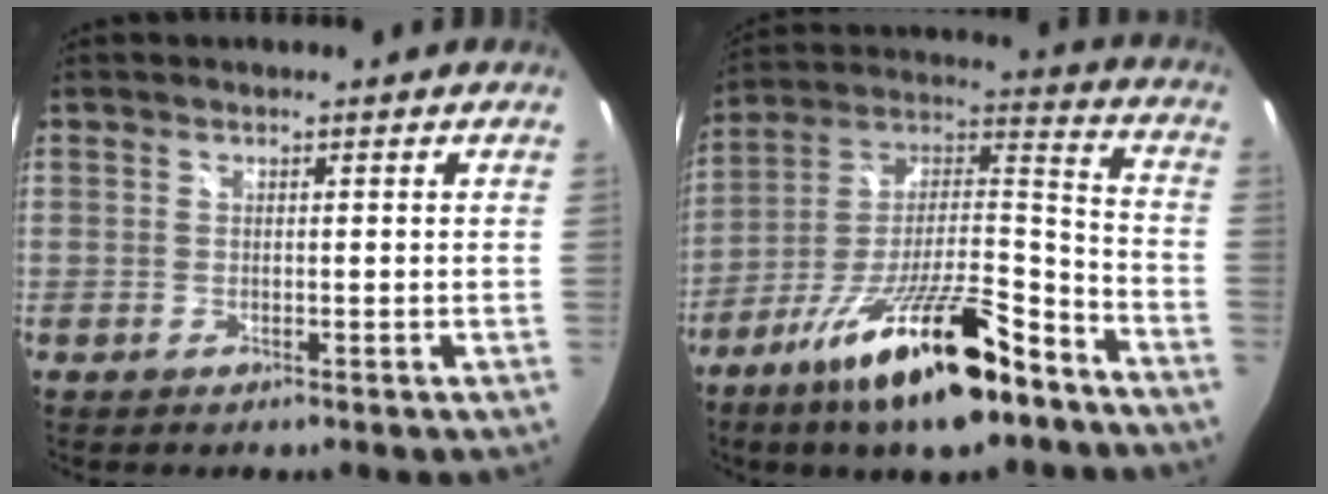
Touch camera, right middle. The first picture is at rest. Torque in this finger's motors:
{"motor_torque": [1.30, -0.84, 0.50, 0.21]}